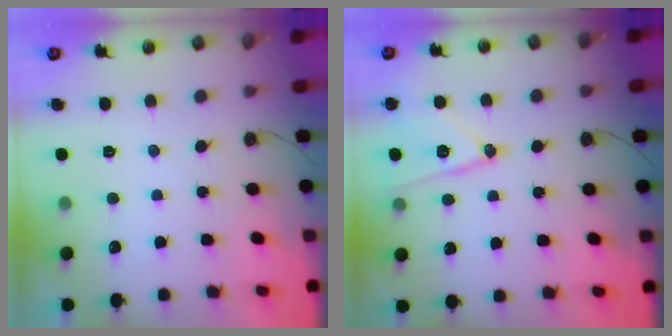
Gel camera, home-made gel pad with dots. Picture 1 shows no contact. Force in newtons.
{"total": 13.3, "press": 13.3, "slide": 1.4}